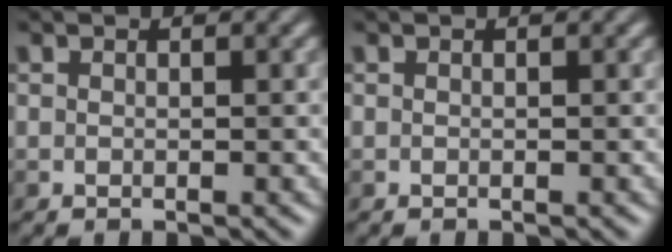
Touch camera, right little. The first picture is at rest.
{"total": 0.0}